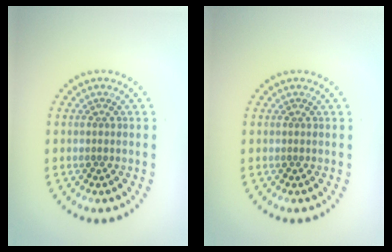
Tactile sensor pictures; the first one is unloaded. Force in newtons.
{"total": 0.0}